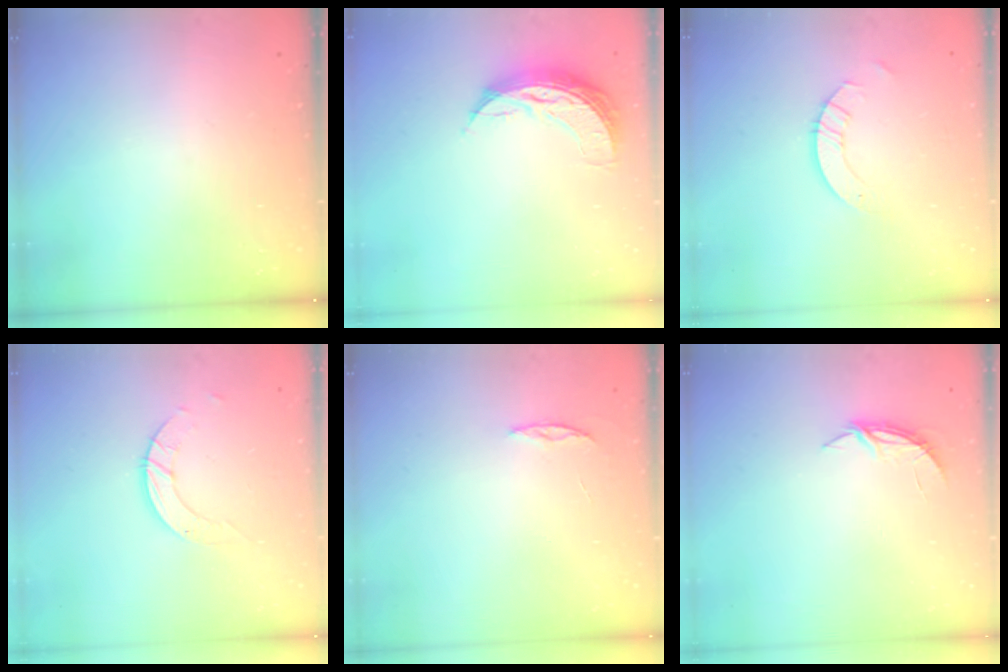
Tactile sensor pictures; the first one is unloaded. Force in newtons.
{"total": 8.6, "press": 8.5, "slide": 0.5}
{"total": 3.5, "press": 3.5, "slide": 0.3}
{"total": 5.1, "press": 5.1, "slide": 0.2}
{"total": 2.4, "press": 2.4, "slide": 0.2}
{"total": 4.4, "press": 4.3, "slide": 0.4}